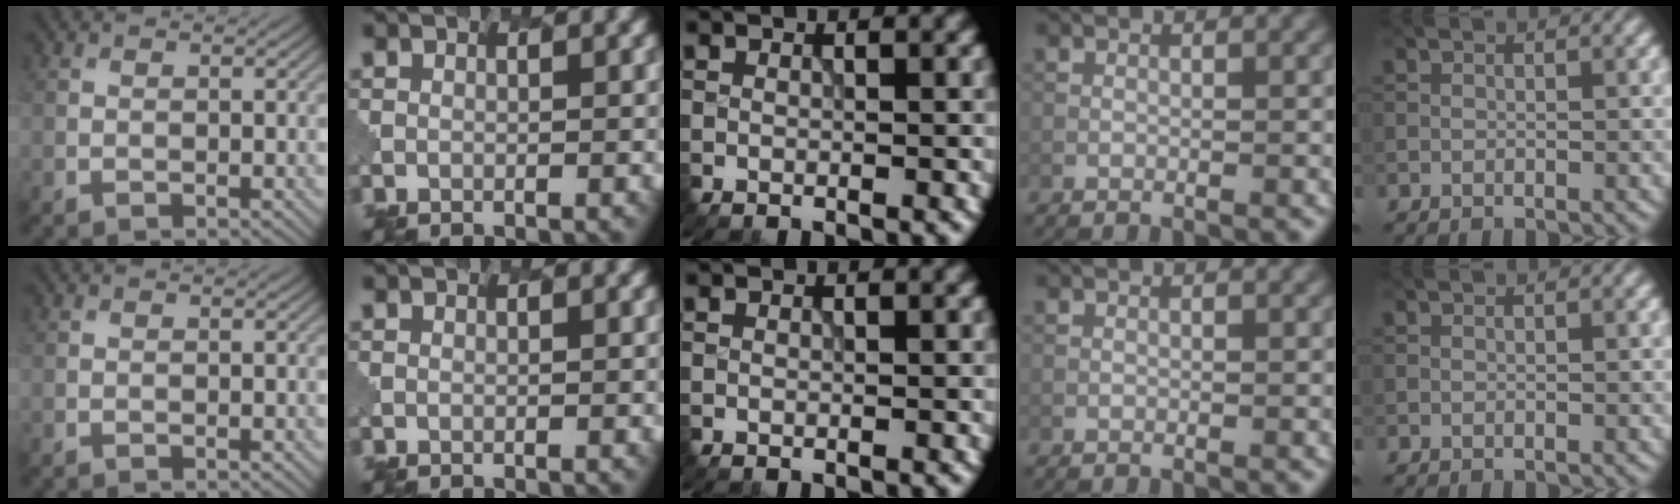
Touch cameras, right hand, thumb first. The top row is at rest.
{}